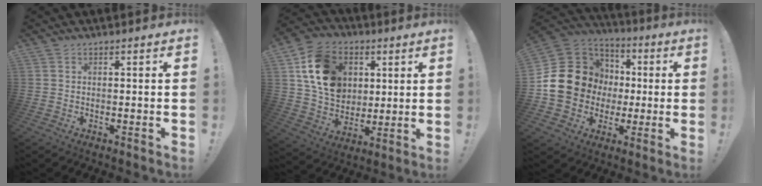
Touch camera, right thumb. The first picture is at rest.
{"total": 17.3, "force": [5.5, 13.6, 9.1], "torque": [-0.143, -0.014, 0.112]}
{"total": 18.4, "force": [0.6, 16.6, 7.9], "torque": [-0.141, 0.011, 0.049]}